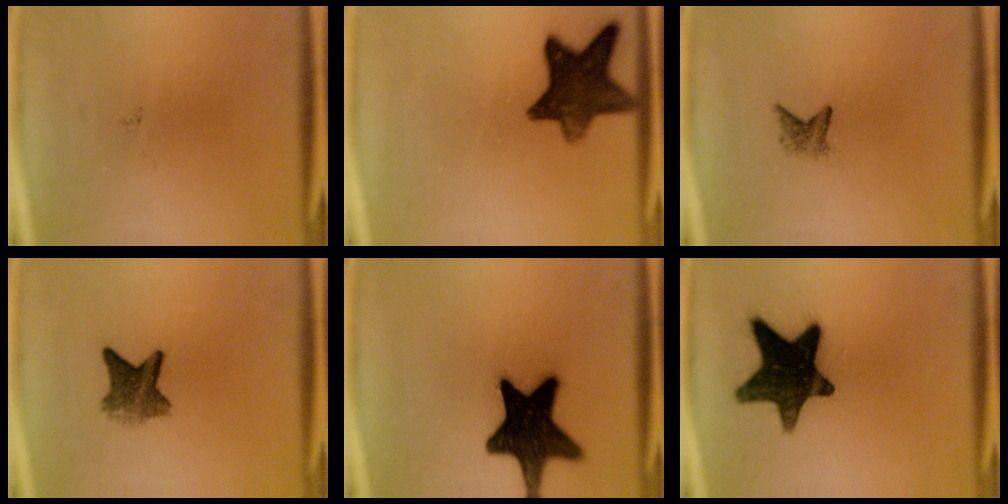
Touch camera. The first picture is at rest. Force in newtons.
{"total": 11.7}
{"total": 1.8}
{"total": 5.9}
{"total": 18.9}
{"total": 15.9}